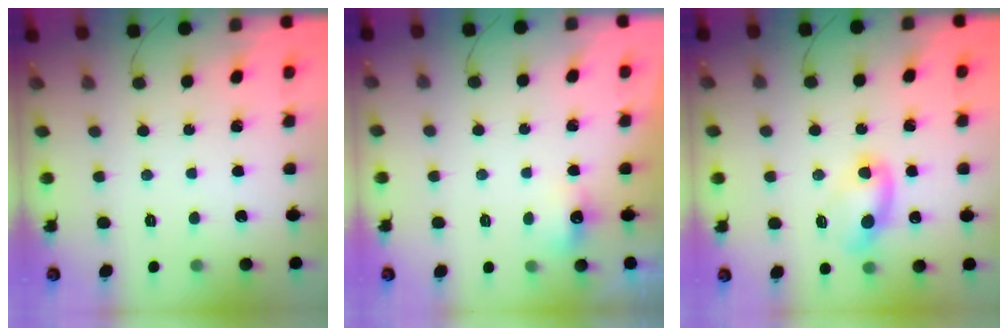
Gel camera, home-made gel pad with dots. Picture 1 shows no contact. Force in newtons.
{"total": 4.4, "press": 4.1, "slide": 1.6}
{"total": 6.8, "press": 6.7, "slide": 1.3}